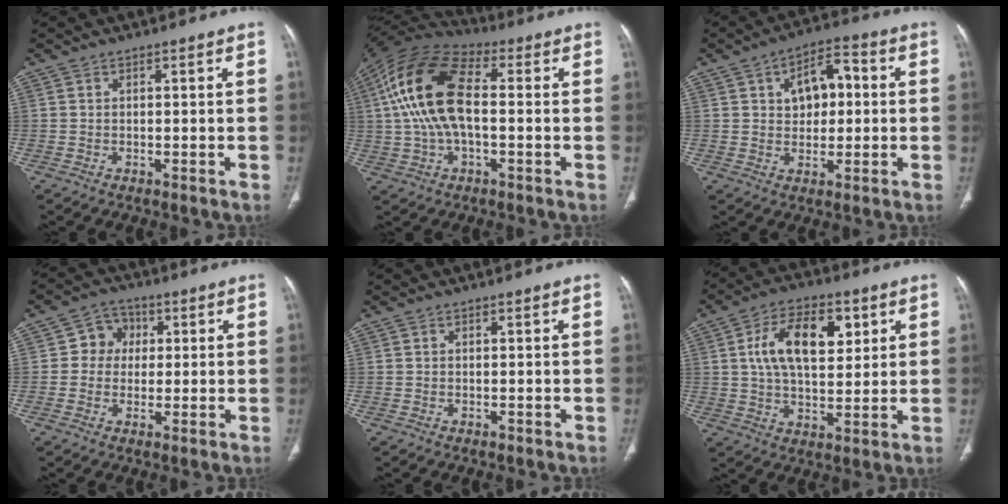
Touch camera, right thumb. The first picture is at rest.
{"total": 17.2, "force": [1.2, 8.7, 14.8], "torque": [-0.296, 0.034, 0.015]}
{"total": 9.1, "force": [1.7, 5.7, 6.8], "torque": [-0.074, 0.017, 0.023]}
{"total": 5.7, "force": [0.8, 5.2, 2.1], "torque": [0.002, 0.010, 0.003]}
{"total": 0.0}
{"total": 14.0, "force": [4.1, 7.7, 10.9], "torque": [-0.163, -0.003, 0.071]}